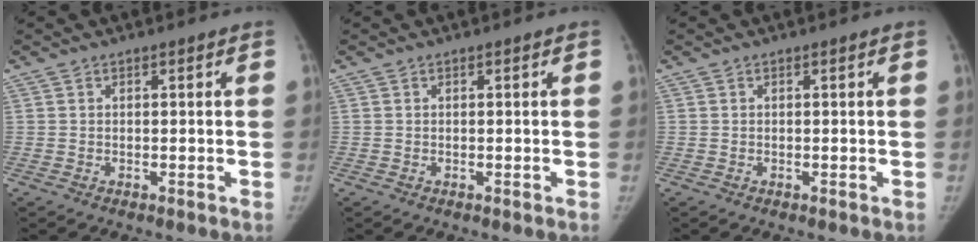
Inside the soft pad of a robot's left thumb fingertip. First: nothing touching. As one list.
[{"total": 0.0}, {"total": 0.0}]